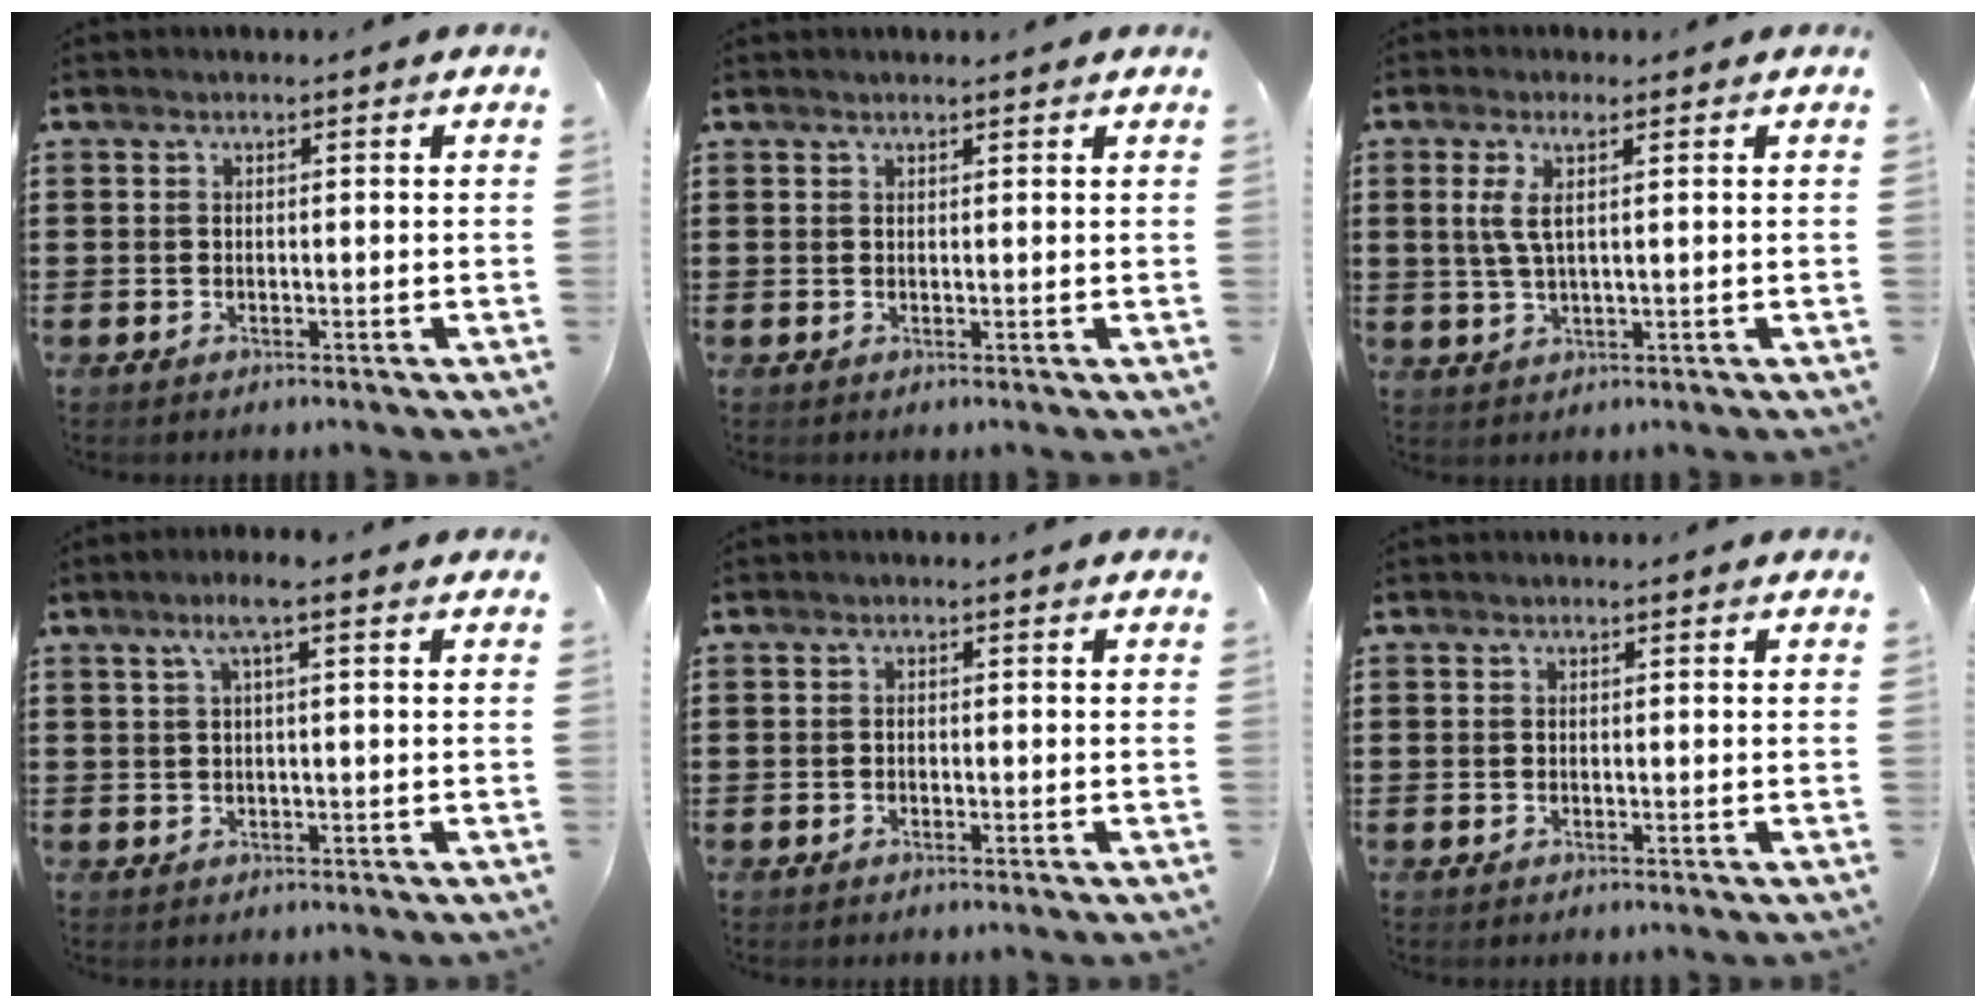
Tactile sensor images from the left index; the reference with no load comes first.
{"total": 0.9, "force": [0.8, -0.1, 0.3], "torque": [-0.007, -0.001, 0.015]}
{"total": 3.8, "force": [1.1, 0.5, 3.6], "torque": [-0.088, -0.007, 0.013]}
{"total": 3.1, "force": [1.2, 0.0, 2.9], "torque": [-0.058, 0.002, 0.020]}
{"total": 0.5, "force": [-0.4, 0.2, 0.2], "torque": [-0.006, -0.002, -0.009]}
{"total": 0.0}